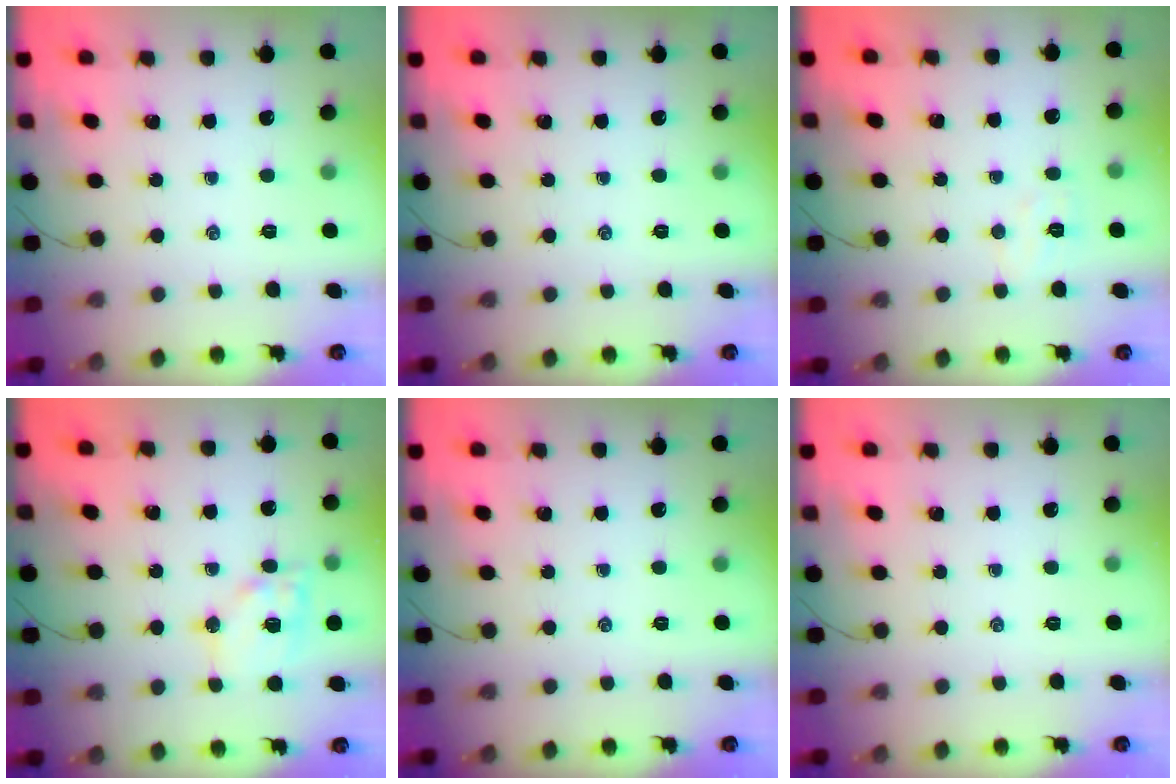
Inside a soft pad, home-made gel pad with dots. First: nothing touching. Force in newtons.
{"total": 0.0}
{"total": 4.0, "press": 3.9, "slide": 0.8}
{"total": 12.2, "press": 11.9, "slide": 2.2}
{"total": 0.0}
{"total": 0.0}